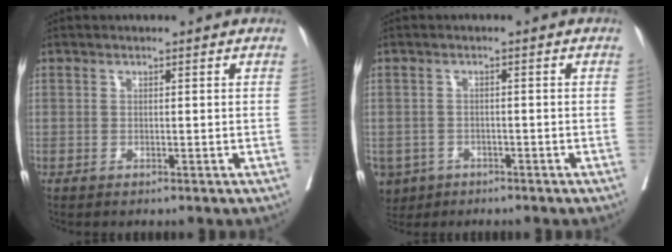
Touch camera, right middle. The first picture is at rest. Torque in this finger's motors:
{"motor_torque": [1.28, -0.86, 1.05, 0.21]}